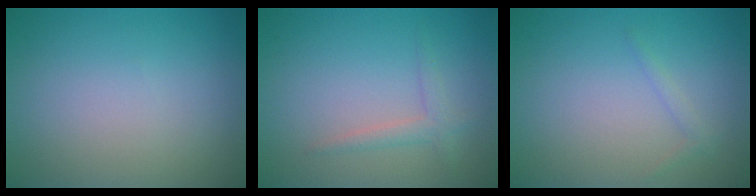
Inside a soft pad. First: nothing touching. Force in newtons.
{"total": 1.6, "press": 1.5, "slide": 0.1}
{"total": 0.8, "press": 0.8, "slide": 0.1}